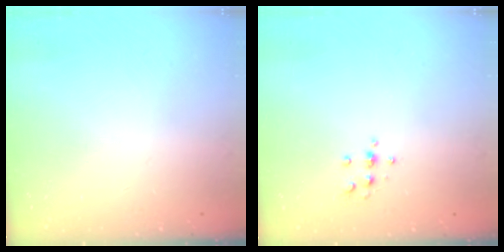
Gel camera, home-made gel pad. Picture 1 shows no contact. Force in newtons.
{"total": 5.4, "press": 5.2, "slide": 1.4}